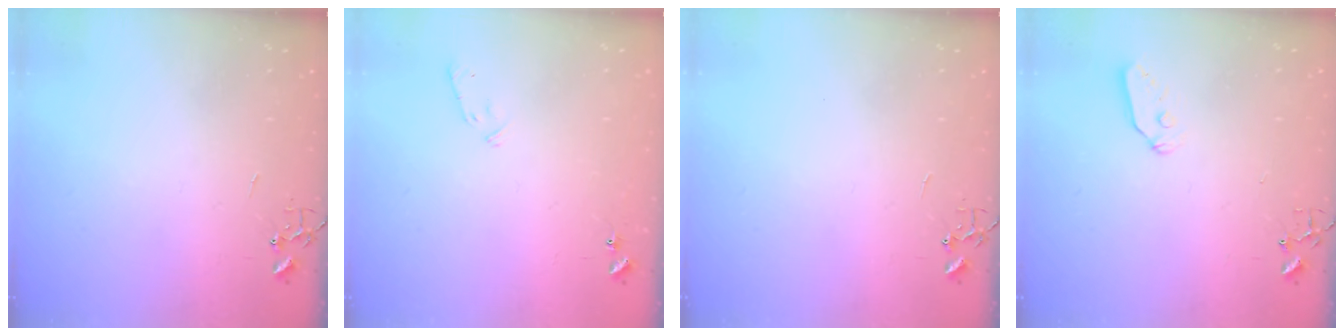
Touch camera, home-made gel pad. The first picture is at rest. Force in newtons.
{"total": 6.7, "press": 6.7, "slide": 1.0}
{"total": 0.0}
{"total": 6.0, "press": 6.0, "slide": 0.2}